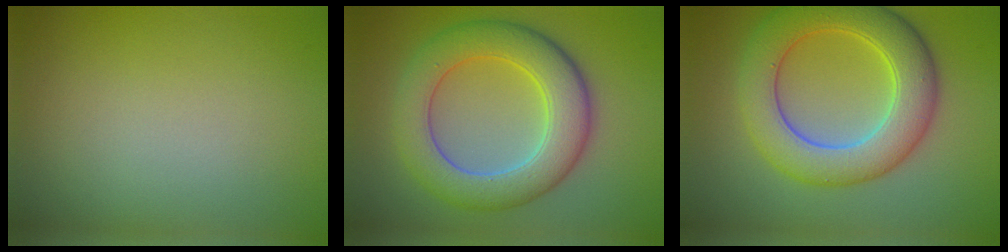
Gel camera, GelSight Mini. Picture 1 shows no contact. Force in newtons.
{"total": 7.5, "press": 7.5, "slide": 0.6}
{"total": 7.8, "press": 7.8, "slide": 0.3}